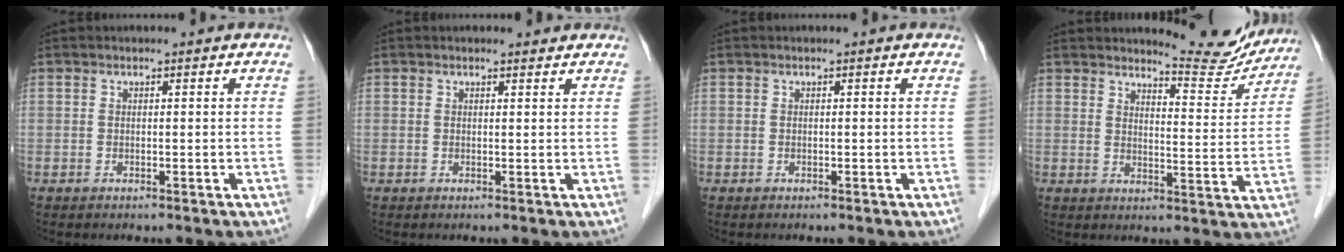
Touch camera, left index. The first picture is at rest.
{"total": 1.1, "force": [1.0, 0.2, 0.1], "torque": [-0.010, -0.004, 0.013]}
{"total": 0.0}
{"total": 8.8, "force": [8.7, 0.9, 0.9], "torque": [-0.008, -0.034, 0.107]}